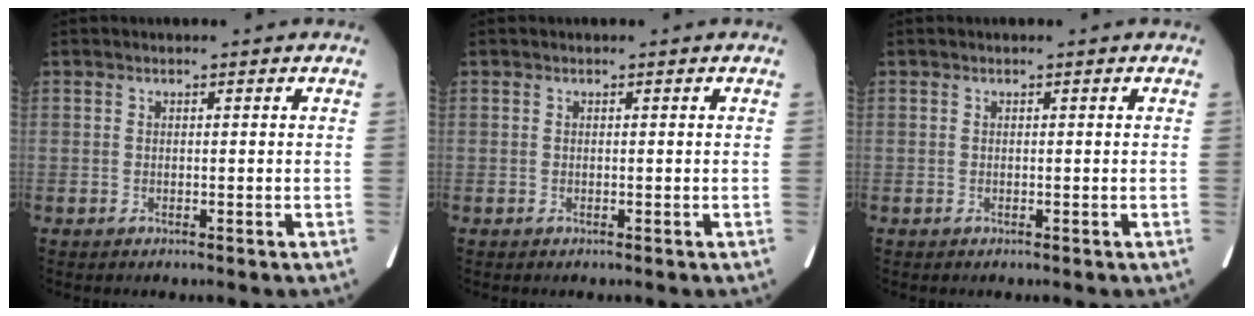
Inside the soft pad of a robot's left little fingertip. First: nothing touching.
{"total": 0.0}
{"total": 0.0}